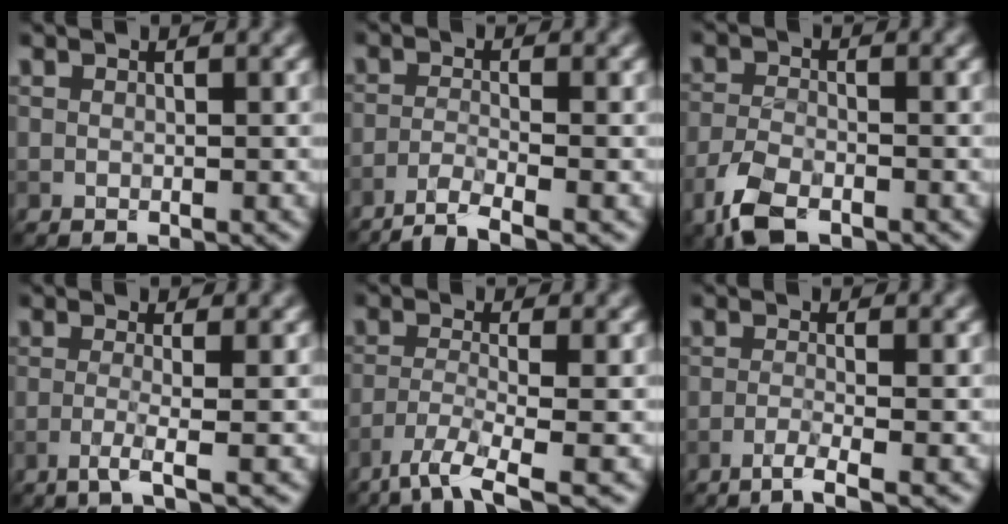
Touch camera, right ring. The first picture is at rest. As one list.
[{"total": 3.3, "force": [-2.5, 0.4, 2.2], "torque": [-0.038, -0.001, -0.061]}, {"total": 4.7, "force": [-3.1, 2.0, 2.9], "torque": [-0.064, -0.007, -0.070]}, {"total": 2.4, "force": [-1.0, 0.3, 2.2], "torque": [-0.035, 0.000, -0.034]}, {"total": 5.2, "force": [-3.7, 1.0, 3.5], "torque": [-0.062, -0.009, -0.078]}, {"total": 2.3, "force": [-1.4, 0.2, 1.8], "torque": [-0.029, 0.002, -0.041]}]